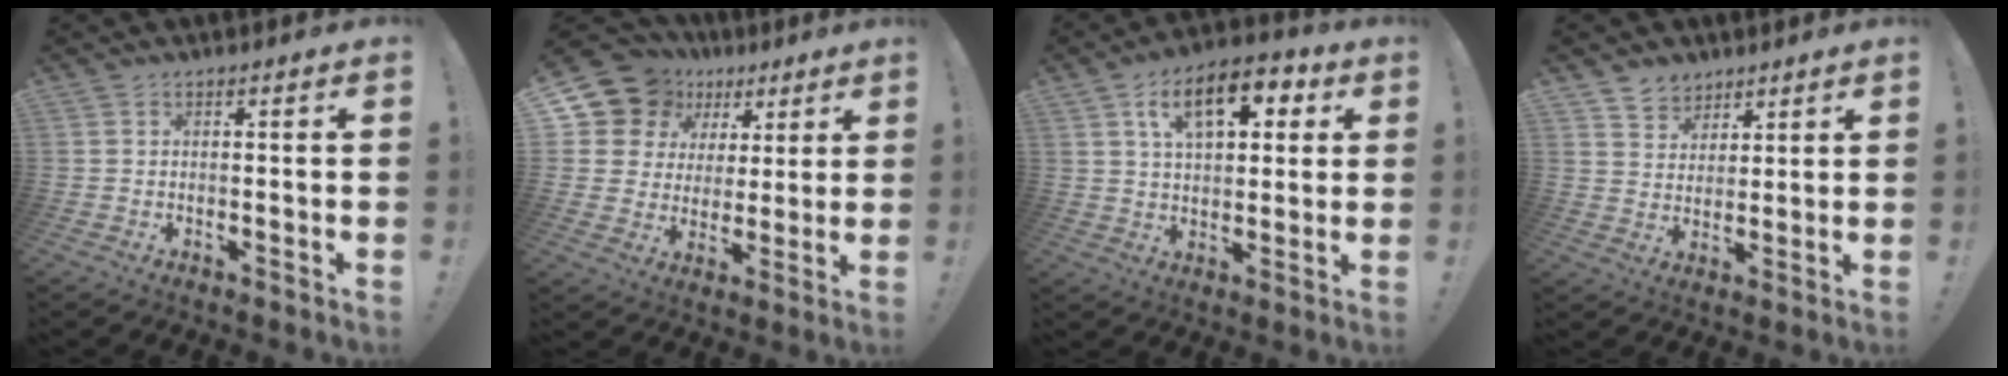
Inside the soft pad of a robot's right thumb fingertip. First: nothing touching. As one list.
[{"total": 12.7, "force": [6.6, 10.1, 4.0], "torque": [-0.072, -0.041, 0.138]}, {"total": 14.7, "force": [5.7, 8.1, 10.9], "torque": [-0.158, -0.006, 0.094]}, {"total": 6.0, "force": [4.3, 4.1, 0.0], "torque": [-0.001, -0.036, 0.085]}]